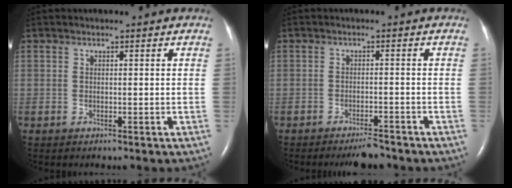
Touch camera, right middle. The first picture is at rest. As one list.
[{"total": 3.1, "force": [-2.8, 0.4, 1.2], "torque": [-0.021, -0.007, -0.044]}]